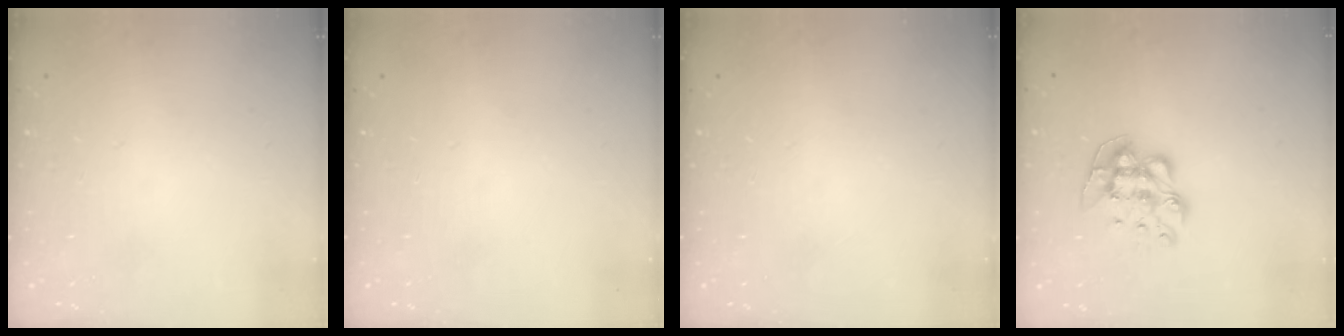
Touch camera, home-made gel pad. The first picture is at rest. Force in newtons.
{"total": 0.0}
{"total": 0.0}
{"total": 9.5, "press": 9.5, "slide": 0.3}